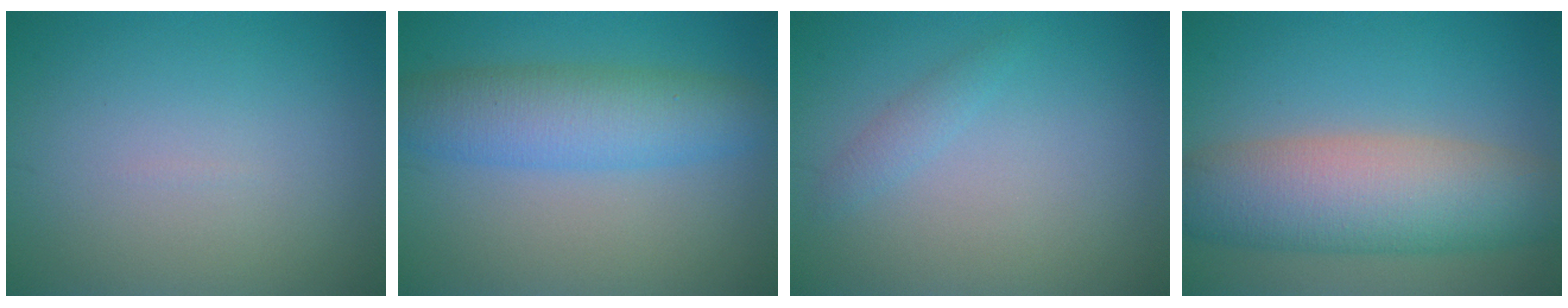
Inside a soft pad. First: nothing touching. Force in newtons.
{"total": 5.9, "press": 5.9, "slide": 0.1}
{"total": 1.1, "press": 1.1, "slide": 0.1}
{"total": 8.9, "press": 8.9, "slide": 0.5}